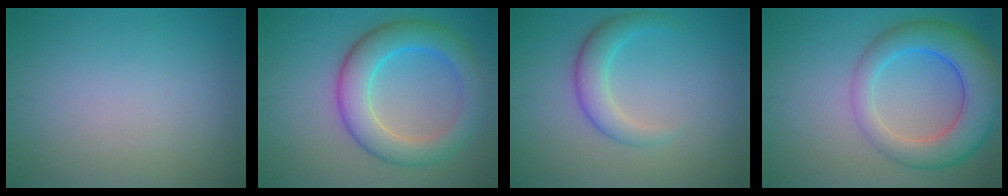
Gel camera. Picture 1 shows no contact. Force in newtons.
{"total": 6.8, "press": 6.8, "slide": 0.4}
{"total": 3.2, "press": 3.2, "slide": 0.1}
{"total": 7.6, "press": 7.6, "slide": 0.3}